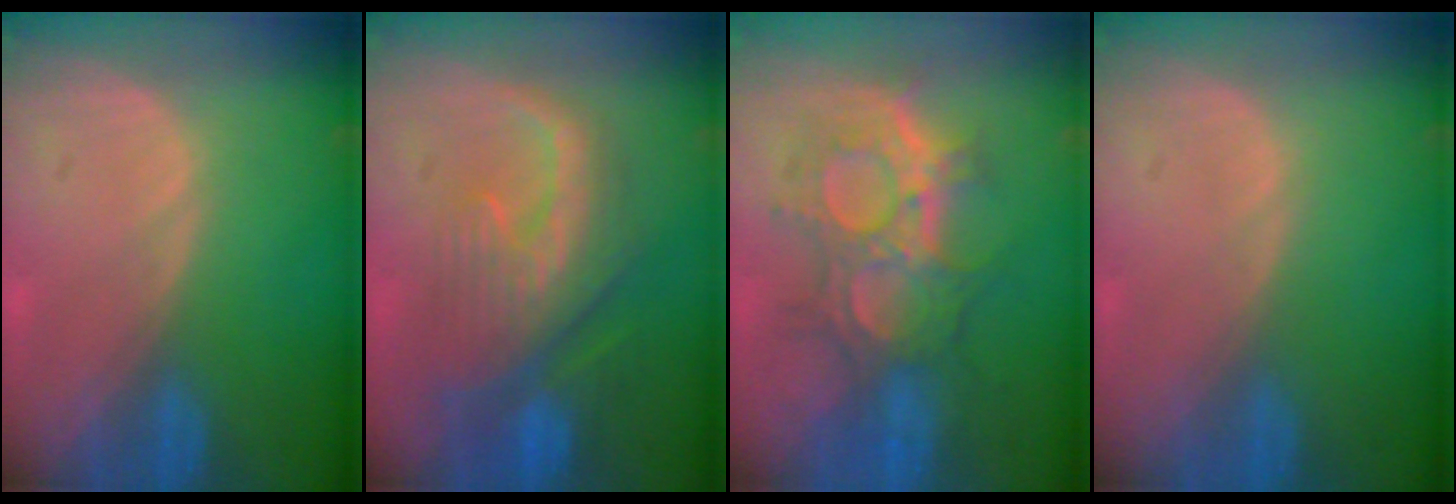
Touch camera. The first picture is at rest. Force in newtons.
{"total": 9.9, "press": 9.0, "slide": 4.1}
{"total": 9.5, "press": 9.3, "slide": 2.0}
{"total": 0.0}